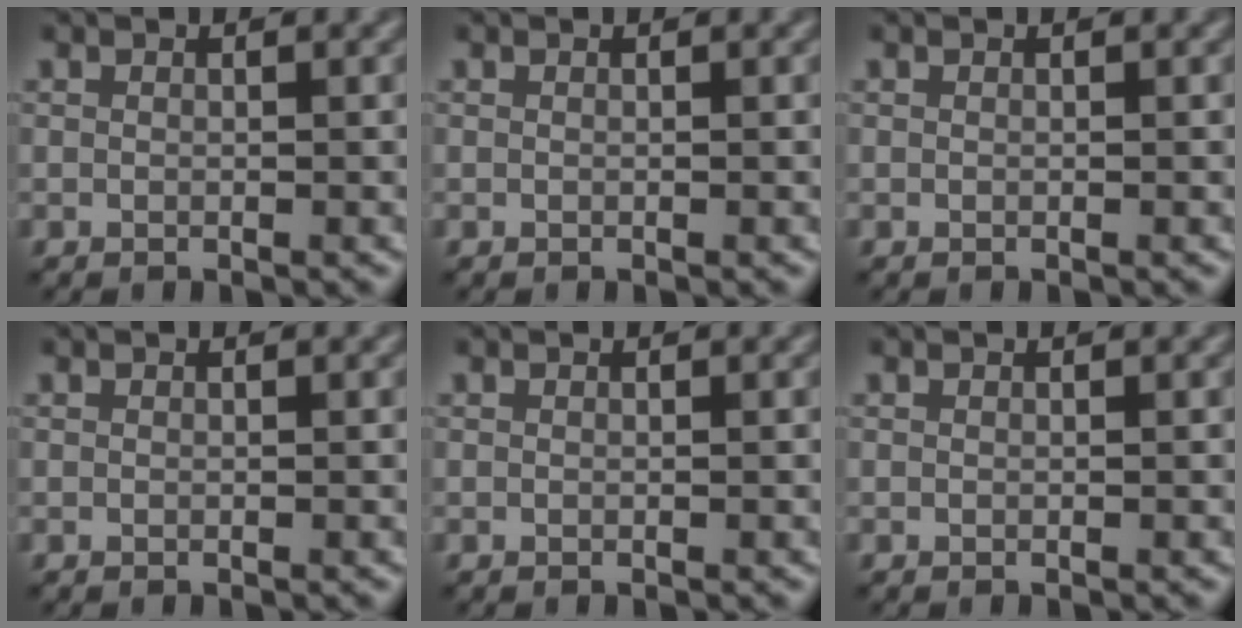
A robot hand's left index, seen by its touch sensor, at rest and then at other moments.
{"total": 0.0}
{"total": 0.0}
{"total": 0.0}
{"total": 0.0}
{"total": 0.0}